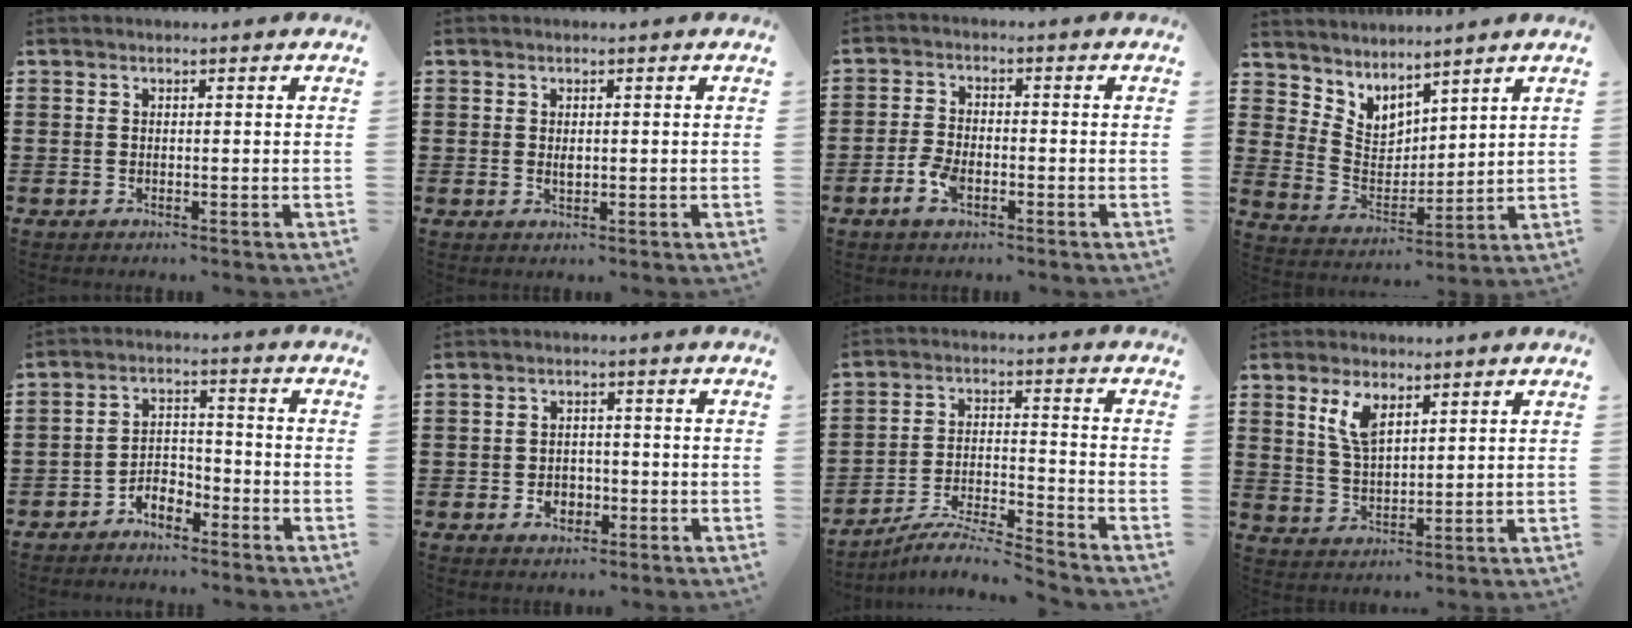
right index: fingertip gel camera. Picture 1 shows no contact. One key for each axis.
{"total": 1.1, "fx": 0.3, "fy": 0.5, "fz": 0.9, "tx": -0.019, "ty": 0.001, "tz": 0.006}
{"total": 3.8, "fx": -1.9, "fy": 1.8, "fz": 2.8, "tx": -0.069, "ty": -0.006, "tz": -0.038}
{"total": 4.6, "fx": 4.2, "fy": 1.8, "fz": -0.3, "tx": -0.024, "ty": -0.034, "tz": 0.076}
{"total": 3.9, "fx": -3.3, "fy": 1.7, "fz": 1.1, "tx": -0.023, "ty": 0.012, "tz": -0.066}
{"total": 2.9, "fx": -1.1, "fy": 2.2, "fz": 1.6, "tx": -0.026, "ty": -0.001, "tz": -0.025}
{"total": 5.9, "fx": -5.6, "fy": -0.2, "fz": 1.6, "tx": -0.037, "ty": -0.008, "tz": -0.112}
{"total": 5.7, "fx": 3.2, "fy": 2.4, "fz": 4.1, "tx": -0.089, "ty": 0.005, "tz": 0.057}